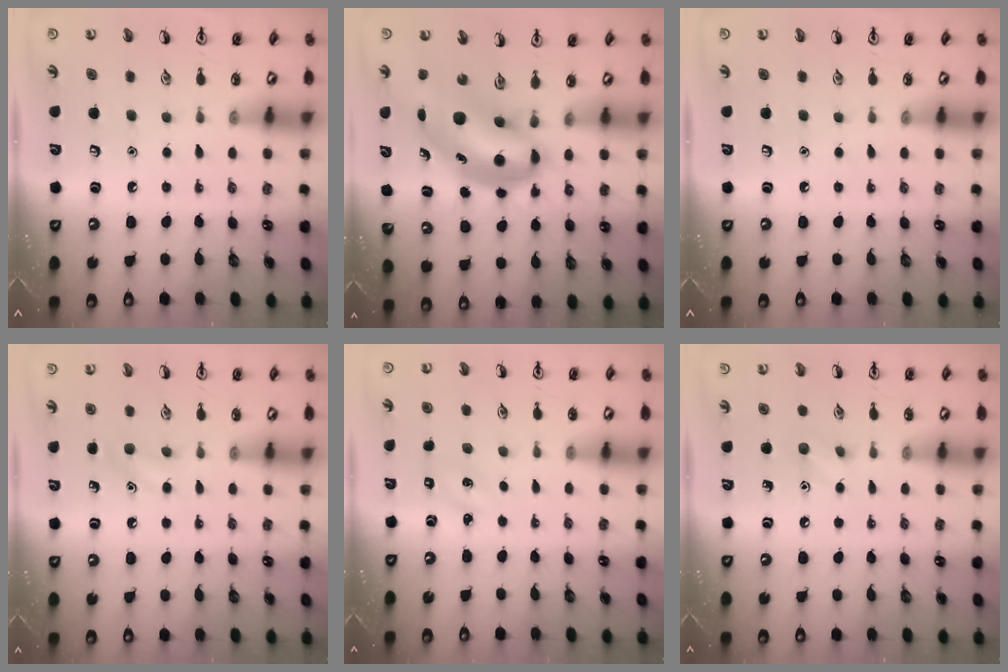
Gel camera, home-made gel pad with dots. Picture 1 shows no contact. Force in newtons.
{"total": 6.6, "press": 6.4, "slide": 1.6}
{"total": 0.0}
{"total": 6.2, "press": 5.9, "slide": 1.7}
{"total": 1.3, "press": 1.2, "slide": 0.5}
{"total": 5.5, "press": 5.2, "slide": 1.8}